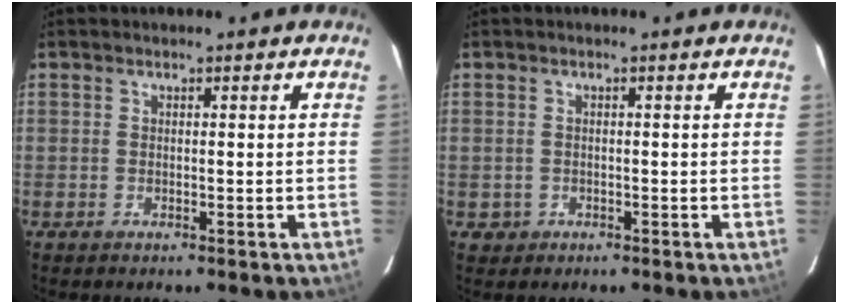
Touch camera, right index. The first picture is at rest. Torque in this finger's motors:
{"motor_torque": [-0.32, -0.07, -0.85, -0.21]}